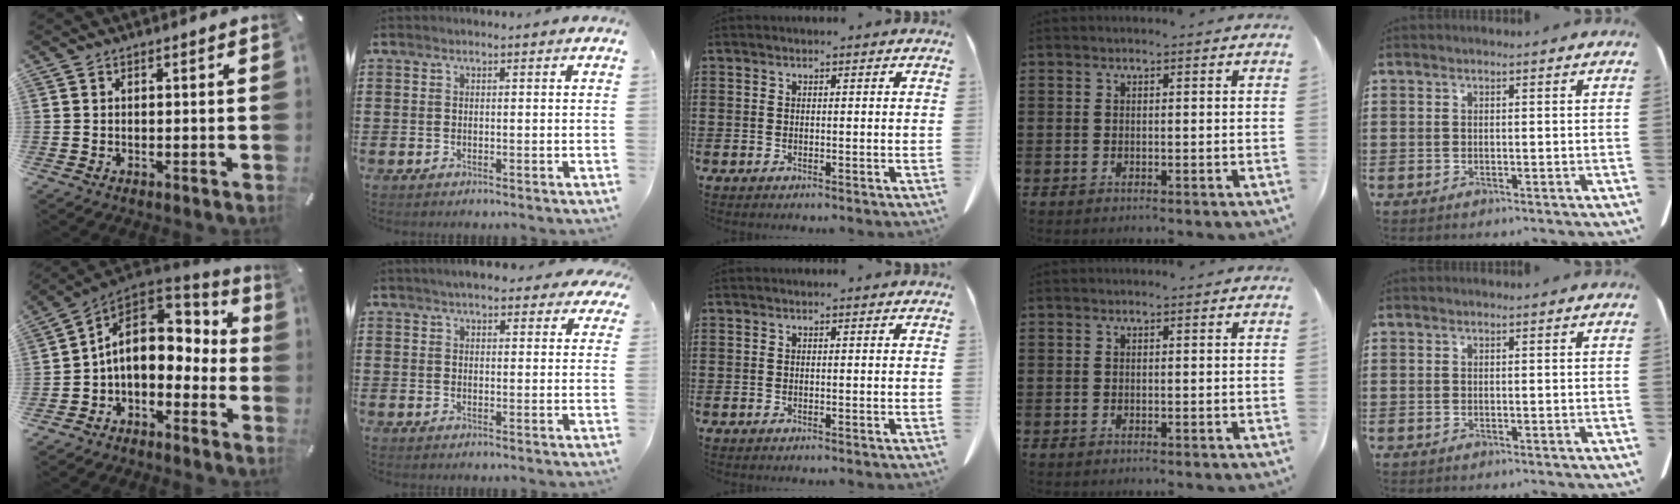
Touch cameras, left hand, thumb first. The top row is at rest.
{"thumb": {"total": 13.7, "force": [1.5, 9.3, 9.9], "torque": [-0.177, -0.007, 0.028]}, "index": {"total": 4.4, "force": [3.8, 1.1, 1.9], "torque": [-0.040, -0.002, 0.068]}}